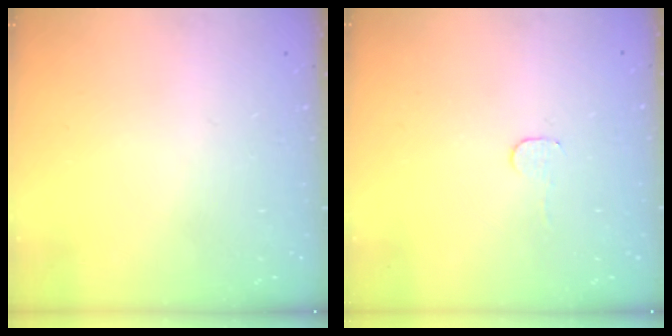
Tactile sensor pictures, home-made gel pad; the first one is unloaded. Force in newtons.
{"total": 2.8, "press": 2.8, "slide": 0.2}